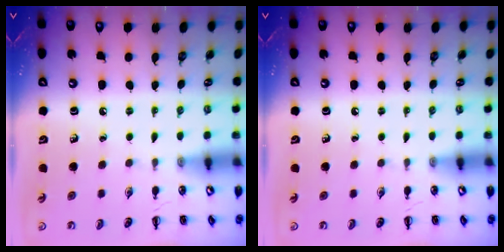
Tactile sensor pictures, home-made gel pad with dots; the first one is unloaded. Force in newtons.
{"total": 0.0}